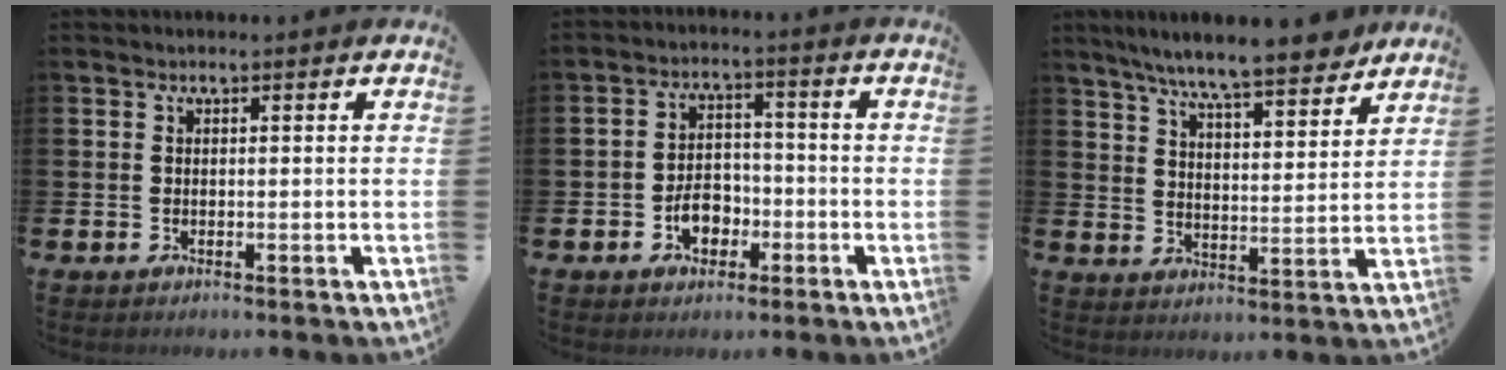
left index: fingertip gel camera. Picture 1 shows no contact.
{"total": 4.6, "force": [-1.9, 3.3, 2.6], "torque": [-0.034, 0.004, -0.041]}
{"total": 8.9, "force": [8.2, 0.4, 3.4], "torque": [-0.077, -0.050, 0.141]}